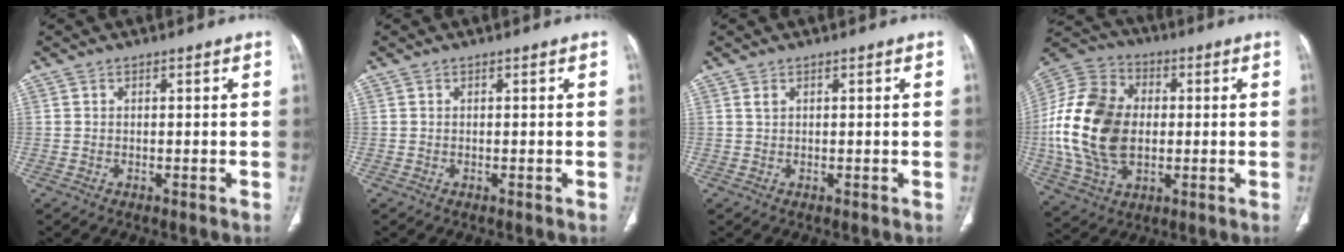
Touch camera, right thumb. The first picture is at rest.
{"total": 0.0}
{"total": 0.8, "force": [0.2, 0.0, 0.7], "torque": [-0.019, 0.001, 0.006]}
{"total": 20.6, "force": [-0.5, 14.4, 14.8], "torque": [-0.294, 0.011, -0.005]}